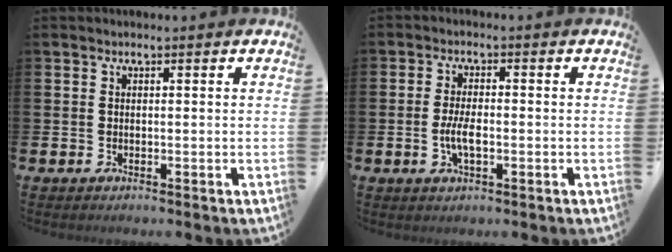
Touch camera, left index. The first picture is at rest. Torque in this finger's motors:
{"motor_torque": [0.71, 0.29, 0.15, 0.10]}